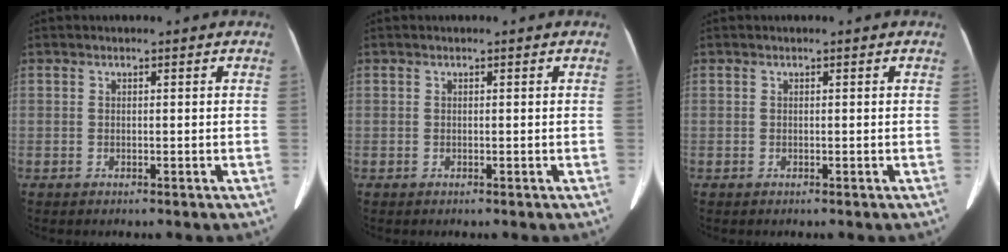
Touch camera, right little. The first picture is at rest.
{"total": 0.0}
{"total": 0.0}